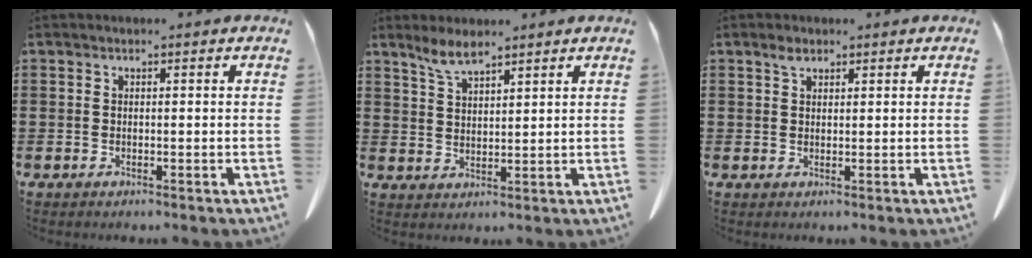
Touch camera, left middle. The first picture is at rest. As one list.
[{"total": 4.0, "force": [3.1, 0.8, 2.3], "torque": [-0.054, -0.003, 0.058]}, {"total": 1.7, "force": [1.1, 0.8, 1.0], "torque": [-0.015, -0.003, 0.021]}]